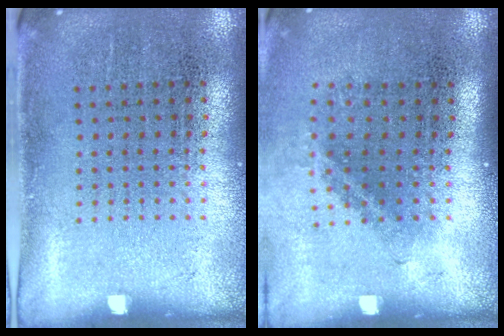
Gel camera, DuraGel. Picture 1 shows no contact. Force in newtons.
{"total": 1.5, "press": 1.0, "slide": 1.1}